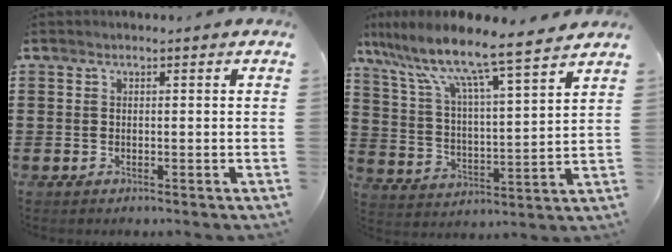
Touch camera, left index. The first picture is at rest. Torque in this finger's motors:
{"motor_torque": [2.14, 0.00, 0.83, 0.21]}